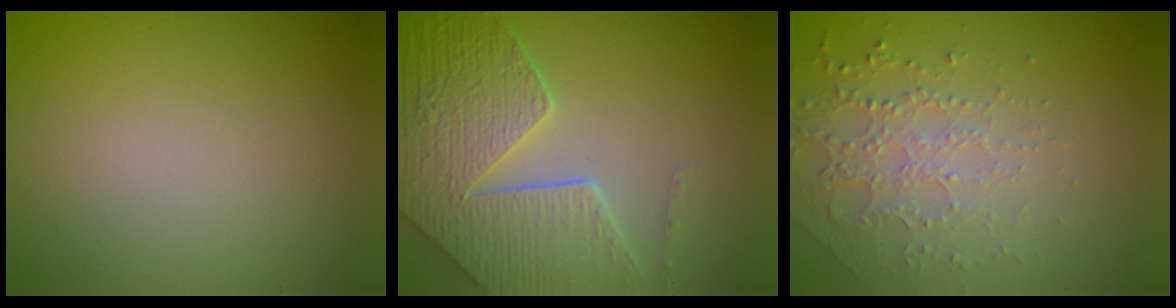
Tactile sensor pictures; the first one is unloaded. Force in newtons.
{"total": 8.4, "press": 6.0, "slide": 5.8}
{"total": 2.1, "press": 1.9, "slide": 0.9}